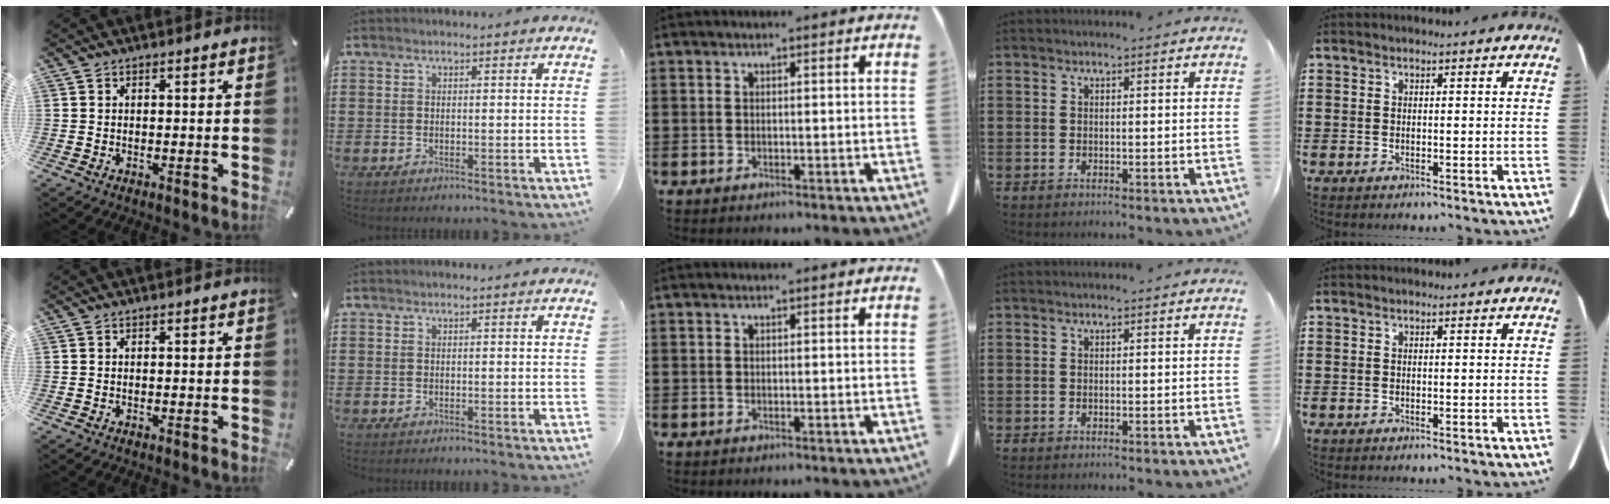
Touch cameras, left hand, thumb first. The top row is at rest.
{}